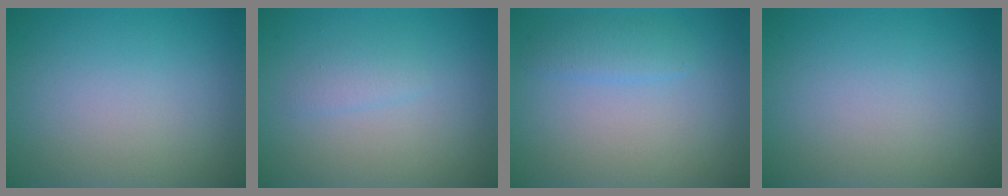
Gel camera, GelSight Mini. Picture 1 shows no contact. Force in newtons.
{"total": 1.1, "press": 1.1, "slide": 0.1}
{"total": 1.6, "press": 1.6, "slide": 0.2}
{"total": 0.0}